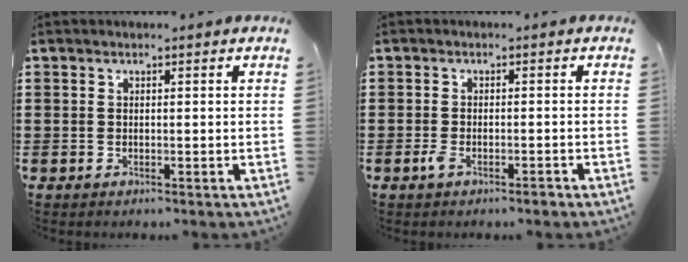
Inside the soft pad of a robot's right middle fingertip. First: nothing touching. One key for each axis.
{"total": 2.0, "fx": -1.3, "fy": 0.5, "fz": 1.4, "tx": -0.035, "ty": -0.003, "tz": -0.027}